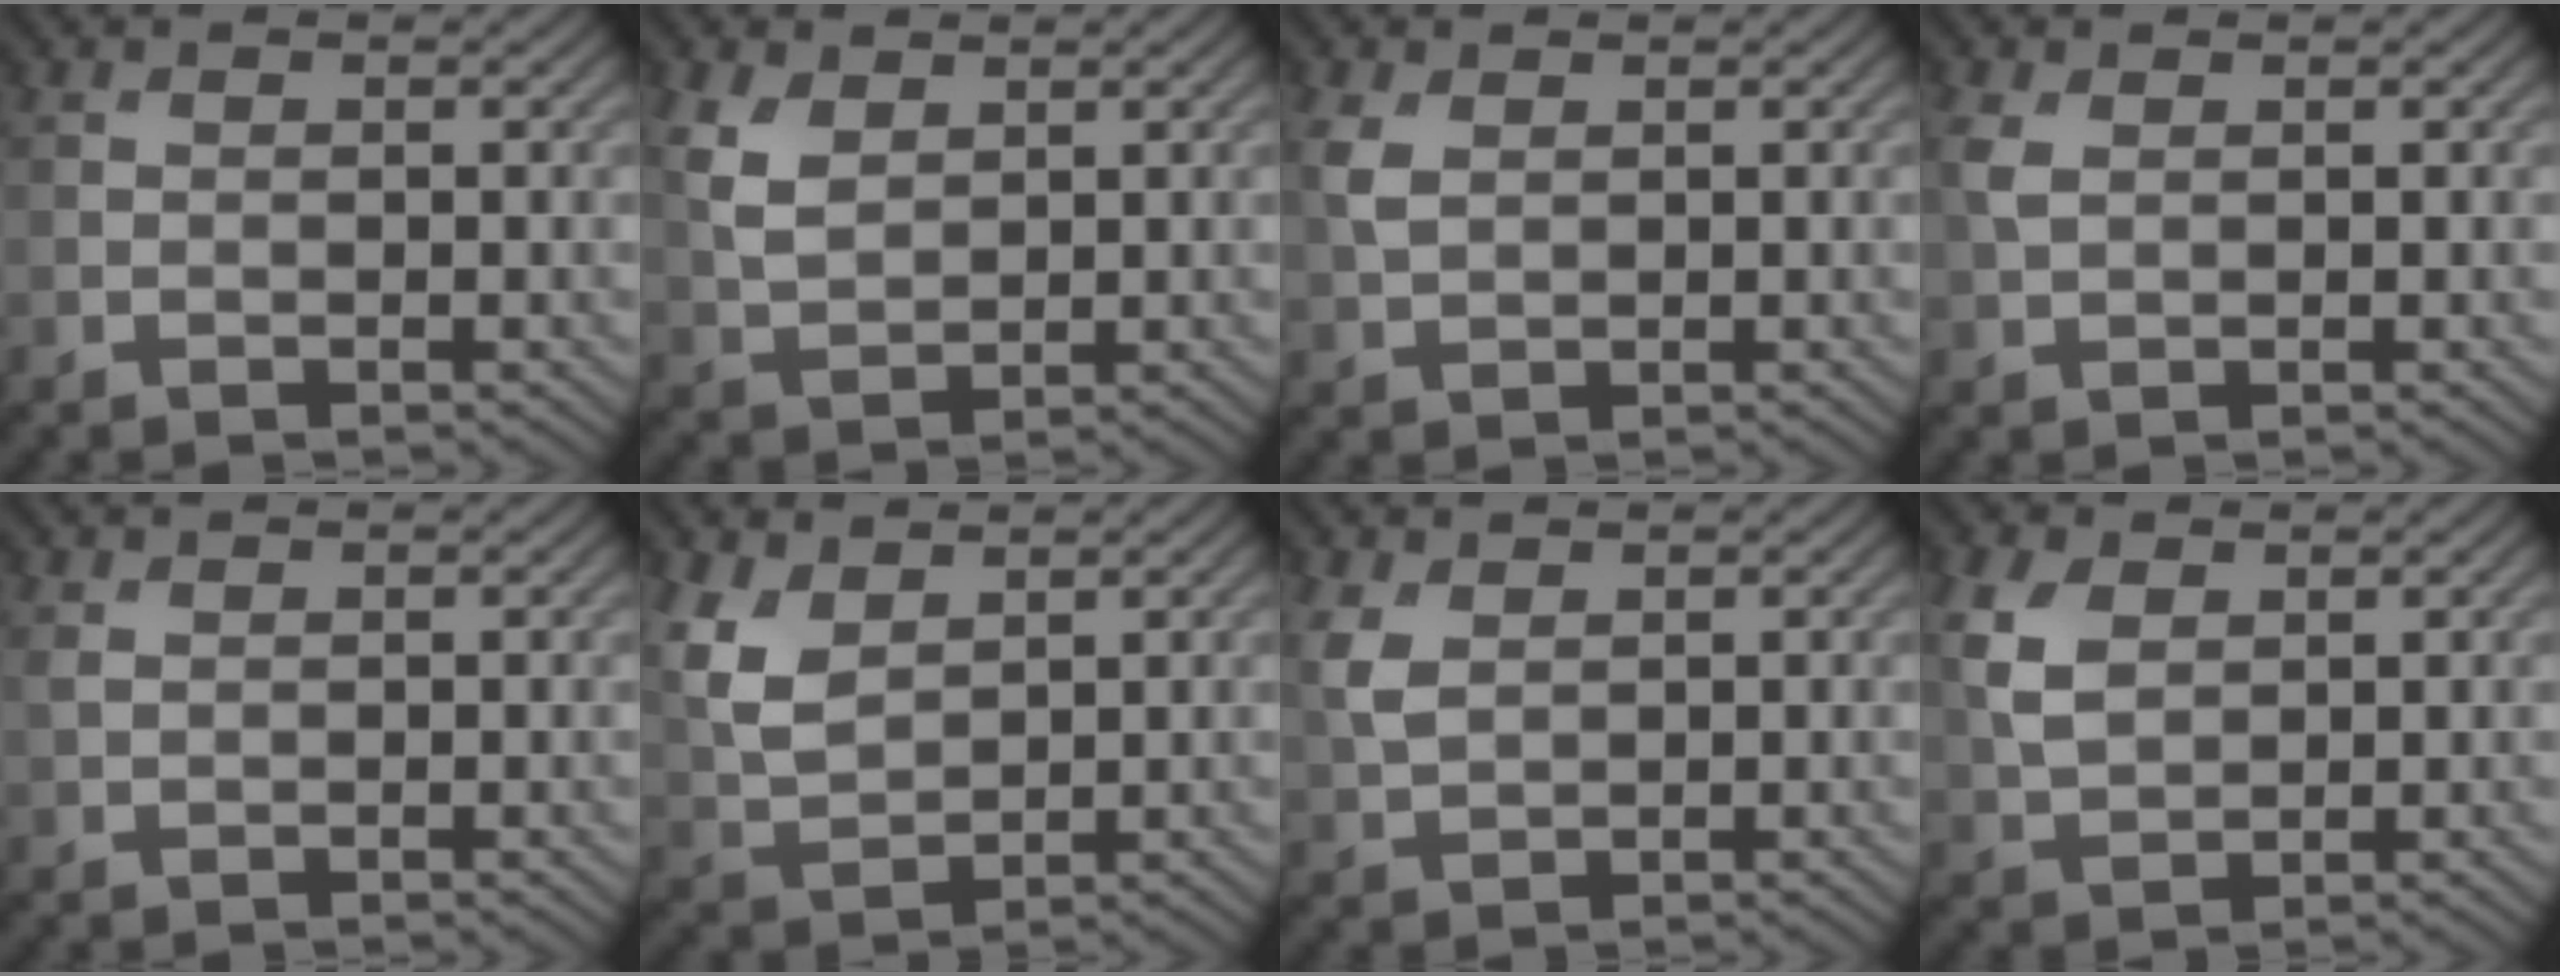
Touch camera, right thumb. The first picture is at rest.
{"total": 4.6, "force": [2.1, 2.7, 3.0], "torque": [-0.082, -0.001, 0.045]}
{"total": 2.8, "force": [1.0, 1.7, 2.0], "torque": [-0.058, 0.004, 0.022]}
{"total": 2.2, "force": [0.7, 1.3, 1.6], "torque": [-0.052, 0.004, 0.016]}
{"total": 1.0, "force": [0.5, 0.6, 0.7], "torque": [-0.025, 0.001, 0.013]}
{"total": 6.6, "force": [3.2, 3.8, 4.4], "torque": [-0.118, 0.001, 0.068]}
{"total": 3.5, "force": [1.3, 2.1, 2.4], "torque": [-0.073, 0.002, 0.030]}
{"total": 5.3, "force": [1.8, 3.4, 3.6], "torque": [-0.101, 0.004, 0.037]}